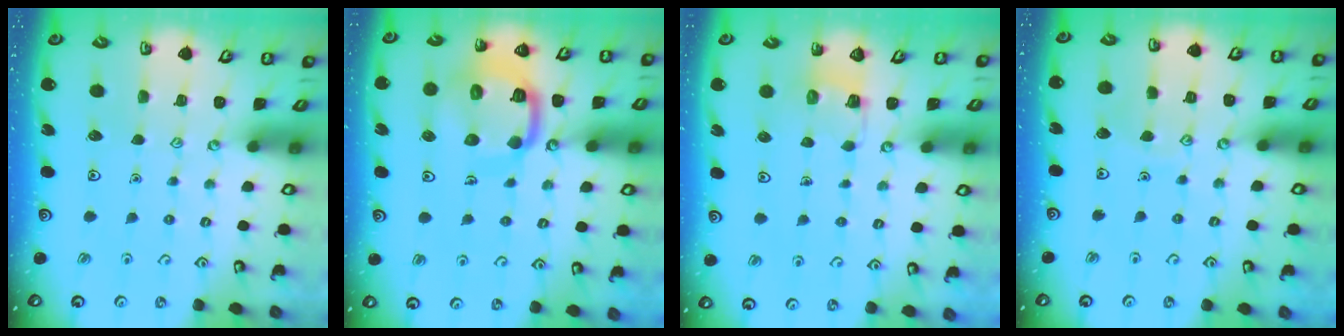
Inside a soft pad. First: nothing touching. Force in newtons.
{"total": 16.4, "press": 16.3, "slide": 1.8}
{"total": 4.1, "press": 4.1, "slide": 0.2}
{"total": 4.0, "press": 4.0, "slide": 0.4}